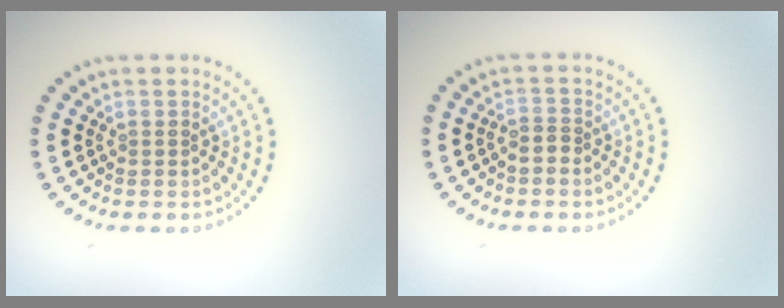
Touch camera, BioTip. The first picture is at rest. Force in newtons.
{"total": 1.6, "press": 1.2, "slide": 1.0}